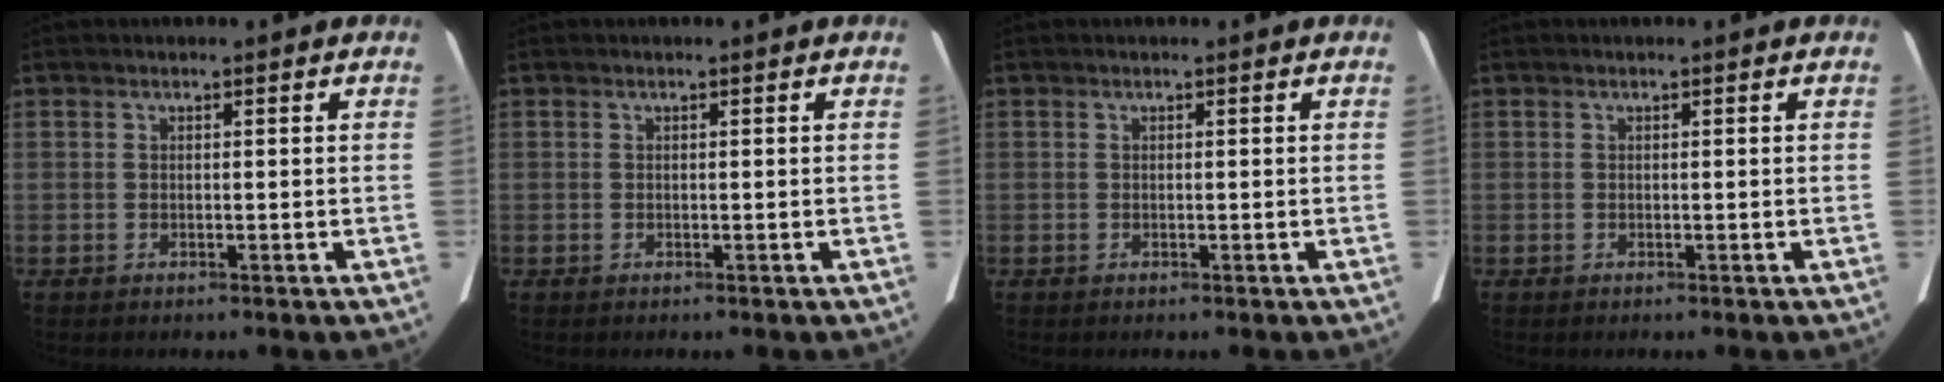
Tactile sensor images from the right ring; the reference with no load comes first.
{"total": 0.0}
{"total": 0.0}
{"total": 0.0}